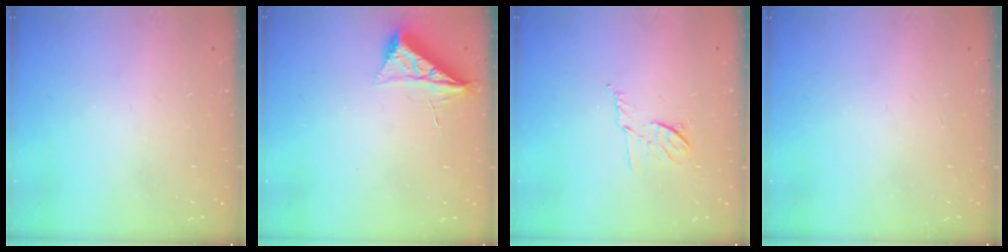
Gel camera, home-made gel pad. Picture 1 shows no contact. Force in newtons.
{"total": 6.3, "press": 6.2, "slide": 0.8}
{"total": 6.5, "press": 6.4, "slide": 1.0}
{"total": 0.0}